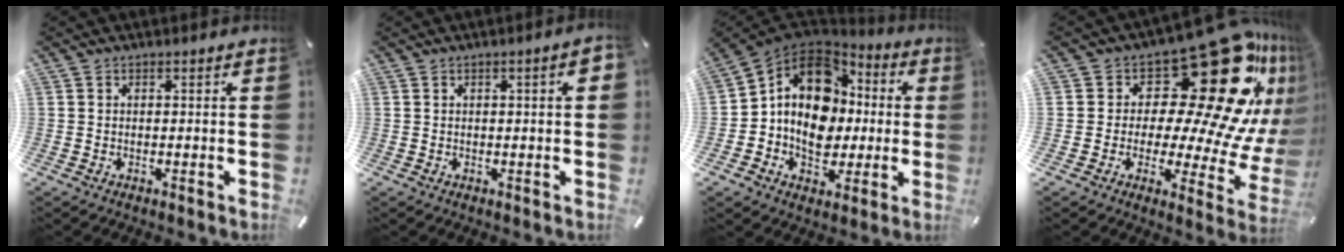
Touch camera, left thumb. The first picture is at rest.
{"total": 3.1, "force": [0.4, 0.6, 3.0], "torque": [-0.045, 0.002, 0.004]}
{"total": 15.8, "force": [0.6, 13.1, 8.7], "torque": [-0.147, 0.007, 0.018]}
{"total": 31.6, "force": [12.0, 16.0, 24.5], "torque": [-0.328, -0.118, 0.223]}